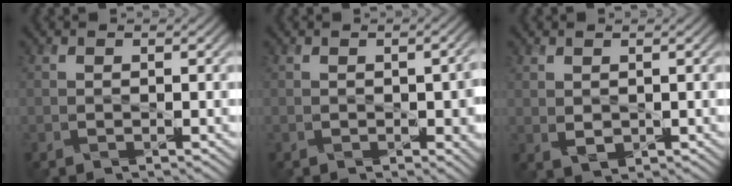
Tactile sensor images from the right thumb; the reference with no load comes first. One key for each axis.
{"total": 4.0, "fx": -0.6, "fy": 2.1, "fz": 3.3, "tx": -0.041, "ty": -0.008, "tz": 0.001}
{"total": 1.4, "fx": 0.6, "fy": 0.9, "fz": 0.9, "tx": -0.025, "ty": -0.006, "tz": 0.019}